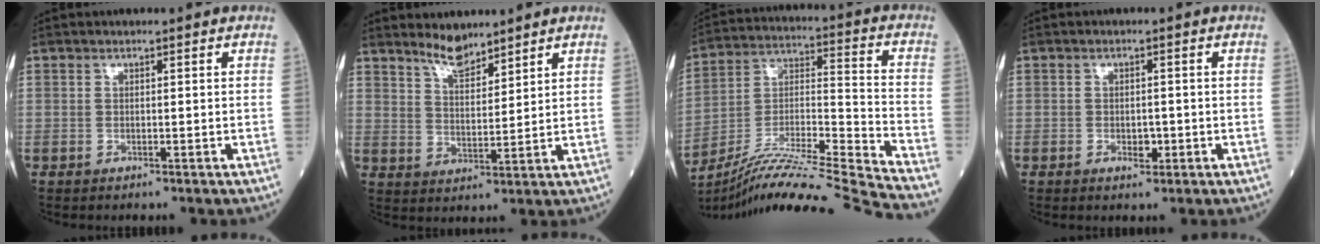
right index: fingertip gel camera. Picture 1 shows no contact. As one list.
[{"total": 4.9, "force": [4.5, 1.1, 1.7], "torque": [-0.038, -0.004, 0.087]}, {"total": 23.4, "force": [-21.0, -2.9, 9.9], "torque": [-0.185, -0.022, -0.353]}, {"total": 2.1, "force": [-0.8, 1.1, 1.6], "torque": [-0.025, 0.001, -0.009]}]